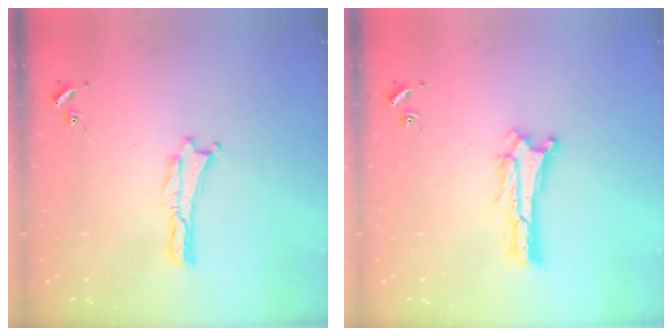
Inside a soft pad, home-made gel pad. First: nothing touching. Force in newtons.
{"total": 0.7, "press": 0.6, "slide": 0.2}